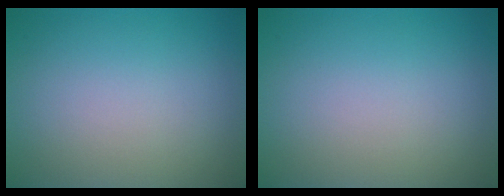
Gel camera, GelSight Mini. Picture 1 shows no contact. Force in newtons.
{"total": 0.0}